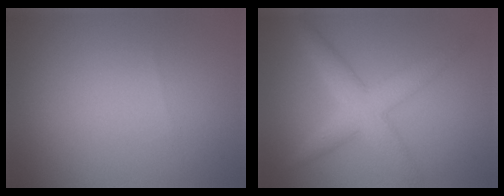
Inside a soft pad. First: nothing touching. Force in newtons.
{"total": 4.4, "press": 4.4, "slide": 0.2}